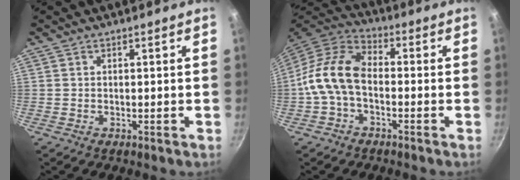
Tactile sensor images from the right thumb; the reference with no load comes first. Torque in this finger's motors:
{"motor_torque": [0.55, 1.22, 0.56, -0.62, 0.42]}